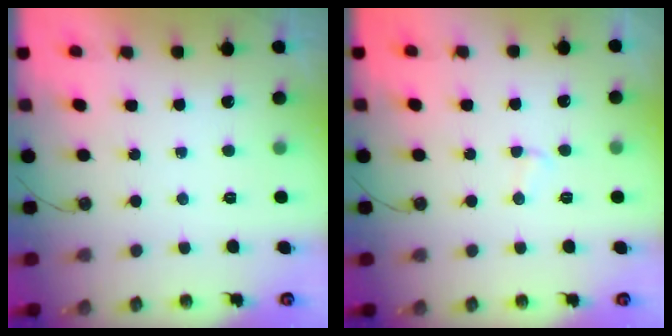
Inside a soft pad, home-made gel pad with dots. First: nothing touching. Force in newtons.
{"total": 2.3, "press": 2.3, "slide": 0.3}